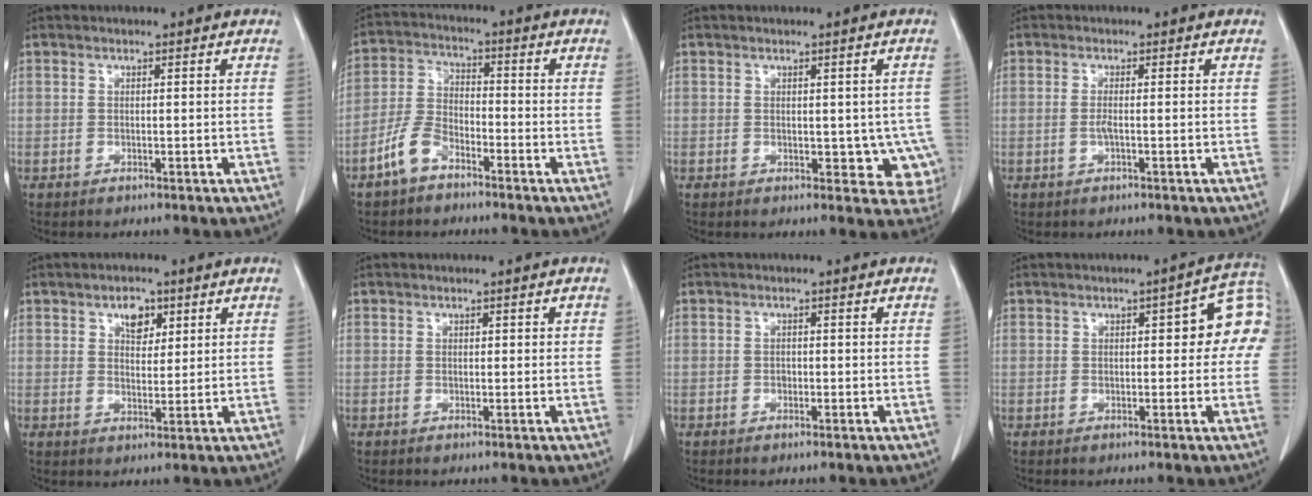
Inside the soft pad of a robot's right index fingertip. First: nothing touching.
{"total": 6.4, "force": [-4.3, 3.2, 3.5], "torque": [-0.089, 0.008, -0.090]}
{"total": 5.7, "force": [-0.5, 3.4, 4.5], "torque": [-0.020, 0.003, 0.000]}
{"total": 1.3, "force": [-0.3, 0.1, 1.3], "torque": [-0.026, -0.001, -0.006]}
{"total": 4.0, "force": [2.1, 2.3, 2.4], "torque": [-0.038, 0.002, 0.037]}
{"total": 0.8, "force": [0.3, 0.6, 0.5], "torque": [-0.002, 0.005, 0.003]}
{"total": 0.6, "force": [-0.2, 0.5, 0.3], "torque": [-0.003, 0.003, -0.004]}
{"total": 7.7, "force": [1.3, 2.9, 7.0], "torque": [-0.070, 0.035, 0.008]}